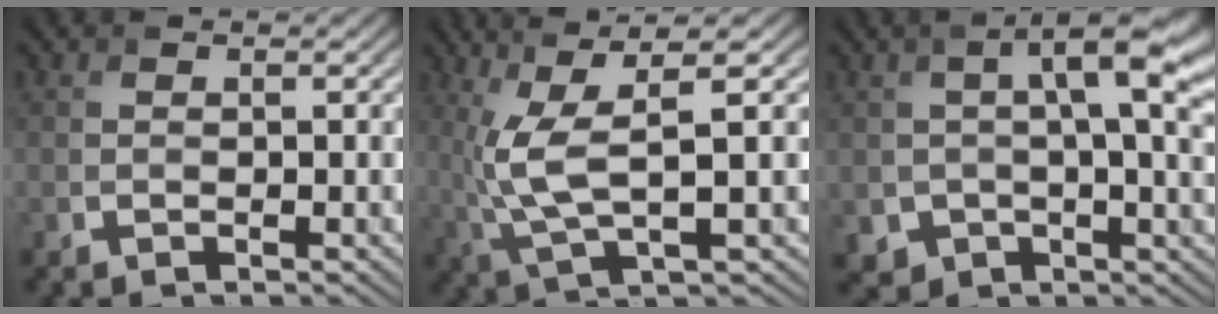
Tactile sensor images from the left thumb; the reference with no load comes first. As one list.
[{"total": 7.5, "force": [1.4, 1.6, 7.2], "torque": [-0.161, 0.015, 0.031]}, {"total": 7.7, "force": [1.3, 4.2, 6.4], "torque": [-0.118, -0.011, 0.028]}]